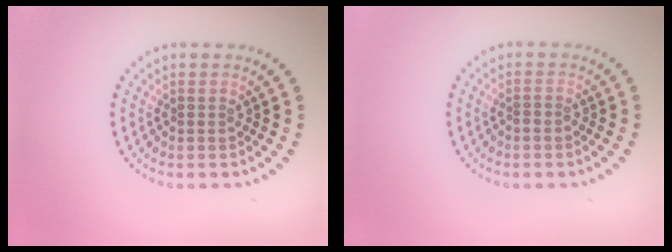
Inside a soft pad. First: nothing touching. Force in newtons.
{"total": 0.5, "press": 0.2, "slide": 0.5}